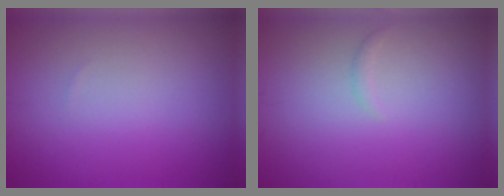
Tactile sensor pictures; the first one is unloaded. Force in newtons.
{"total": 0.6, "press": 0.6, "slide": 0.1}